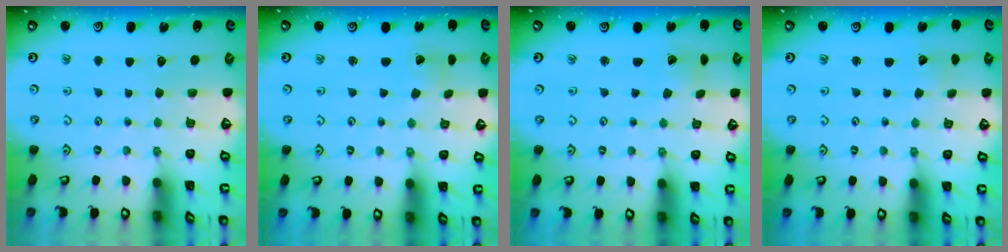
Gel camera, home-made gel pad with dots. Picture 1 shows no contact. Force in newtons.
{"total": 2.0, "press": 2.0, "slide": 0.2}
{"total": 1.1, "press": 1.1, "slide": 0.1}
{"total": 2.2, "press": 2.2, "slide": 0.2}